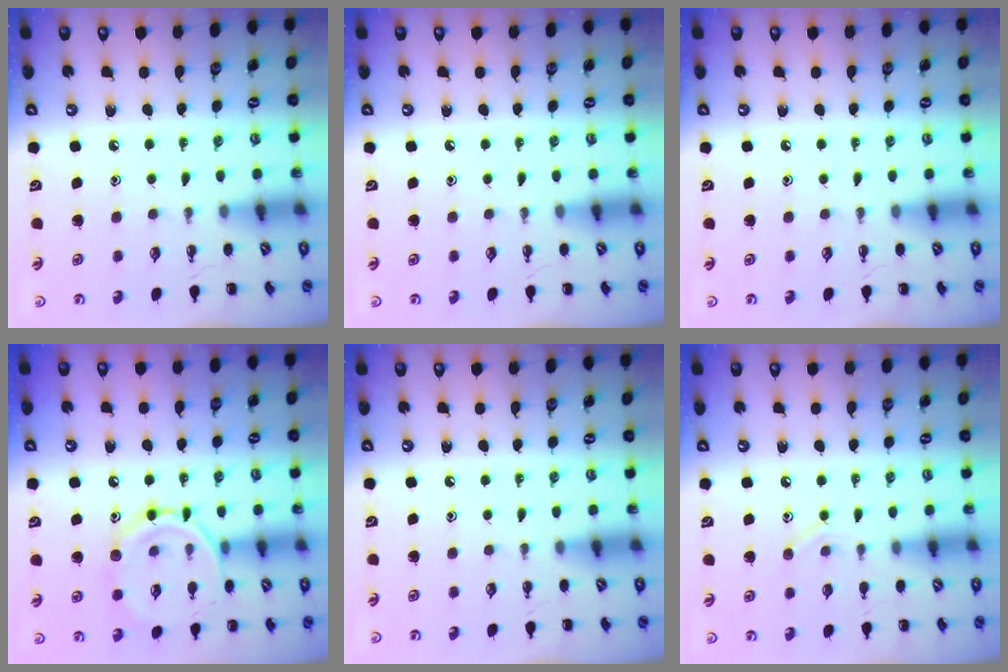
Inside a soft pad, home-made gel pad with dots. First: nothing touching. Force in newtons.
{"total": 0.0}
{"total": 0.0}
{"total": 12.2, "press": 12.2, "slide": 0.5}
{"total": 0.0}
{"total": 6.3, "press": 6.1, "slide": 1.5}